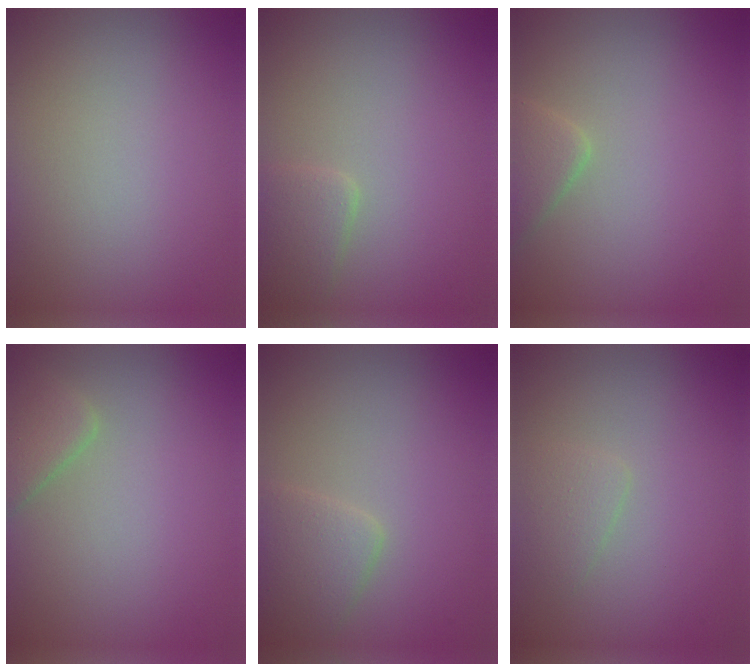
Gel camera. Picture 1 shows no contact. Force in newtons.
{"total": 1.9, "press": 1.9, "slide": 0.1}
{"total": 2.1, "press": 2.1, "slide": 0.2}
{"total": 2.4, "press": 2.4, "slide": 0.2}
{"total": 2.5, "press": 2.5, "slide": 0.1}
{"total": 1.2, "press": 1.2, "slide": 0.0}